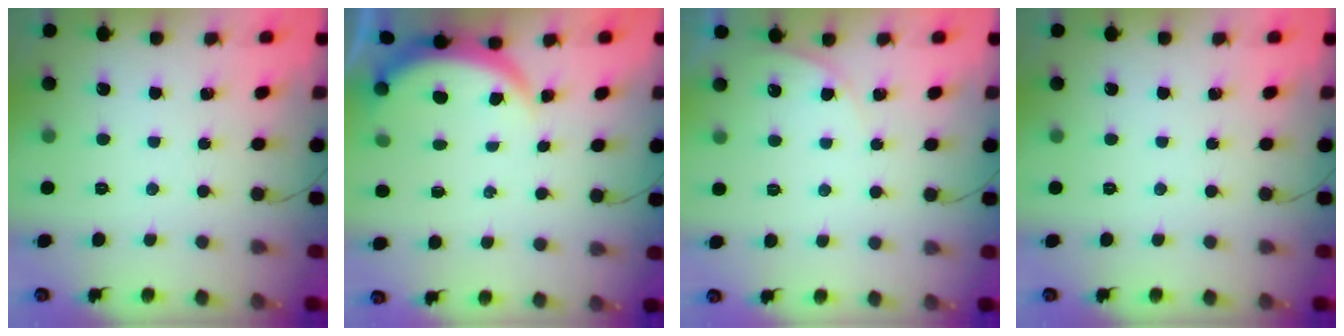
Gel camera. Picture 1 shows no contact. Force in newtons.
{"total": 3.8, "press": 3.8, "slide": 0.4}
{"total": 3.0, "press": 2.3, "slide": 1.9}
{"total": 0.0}